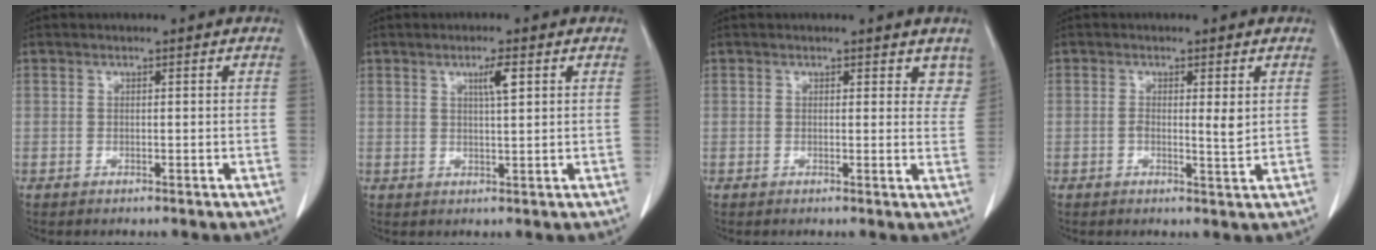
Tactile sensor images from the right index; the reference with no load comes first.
{"total": 3.0, "force": [1.3, 0.1, 2.7], "torque": [-0.047, -0.002, 0.021]}
{"total": 3.7, "force": [3.0, 1.9, 0.9], "torque": [0.017, -0.008, 0.018]}
{"total": 2.8, "force": [0.4, 0.5, 2.7], "torque": [-0.044, -0.004, 0.005]}